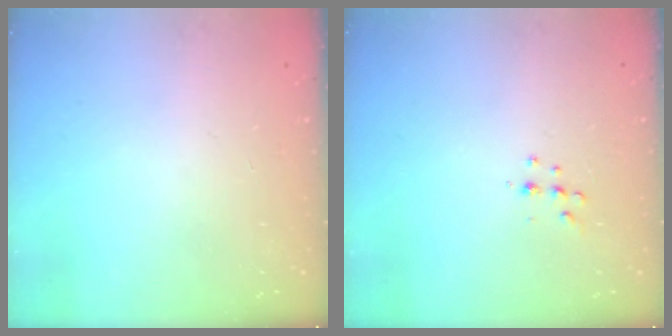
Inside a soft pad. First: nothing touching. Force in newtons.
{"total": 5.7, "press": 5.6, "slide": 0.8}